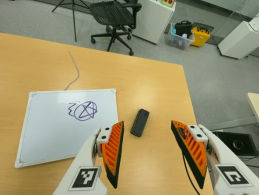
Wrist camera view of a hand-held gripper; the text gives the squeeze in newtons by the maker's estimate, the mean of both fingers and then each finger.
{"total": 0.0}